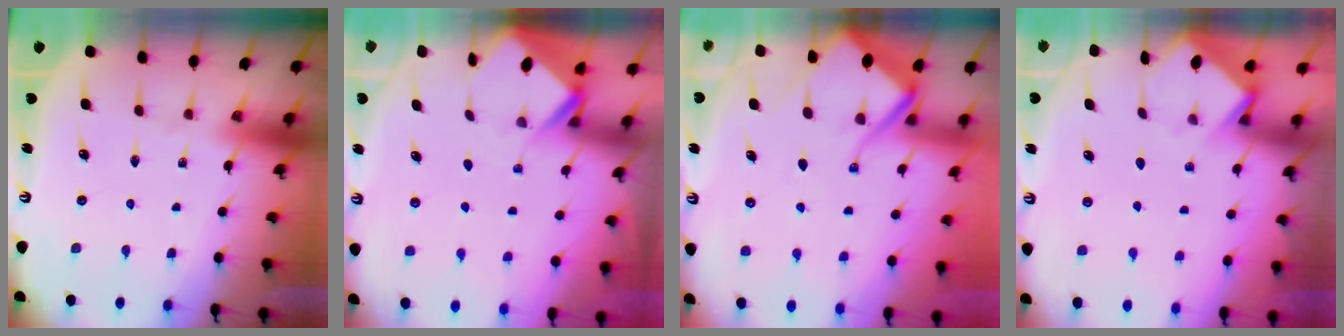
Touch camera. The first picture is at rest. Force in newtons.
{"total": 3.0, "press": 3.0, "slide": 0.2}
{"total": 8.0, "press": 7.9, "slide": 1.0}
{"total": 4.7, "press": 4.7, "slide": 0.3}